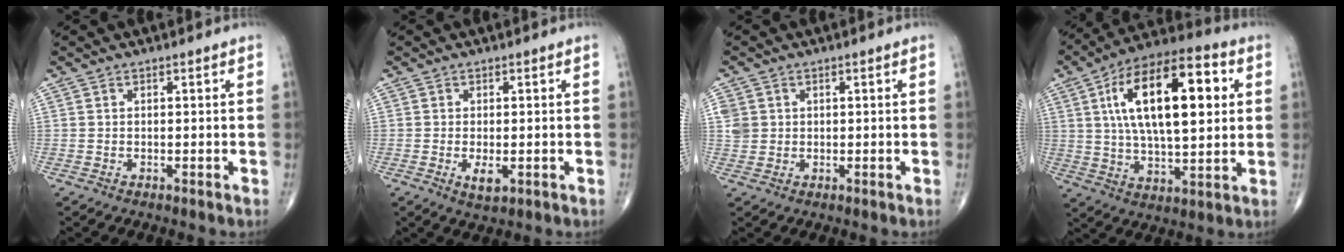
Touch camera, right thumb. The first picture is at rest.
{"total": 2.9, "force": [-0.7, 1.3, 2.5], "torque": [-0.043, -0.006, -0.010]}
{"total": 3.9, "force": [0.9, 3.5, 1.4], "torque": [-0.019, 0.000, 0.022]}
{"total": 22.7, "force": [5.4, 9.7, 19.8], "torque": [-0.317, 0.008, 0.081]}